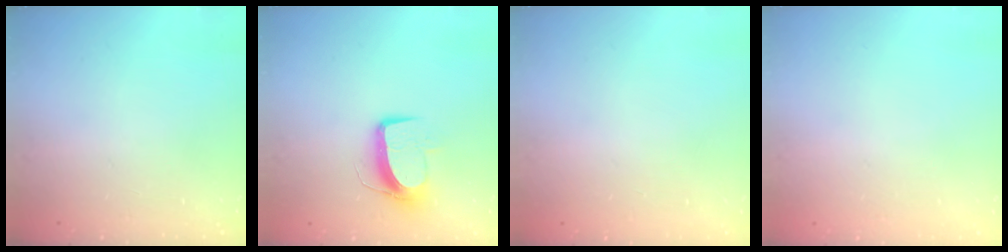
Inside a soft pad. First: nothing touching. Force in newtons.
{"total": 10.5, "press": 10.5, "slide": 0.8}
{"total": 0.0}
{"total": 0.0}